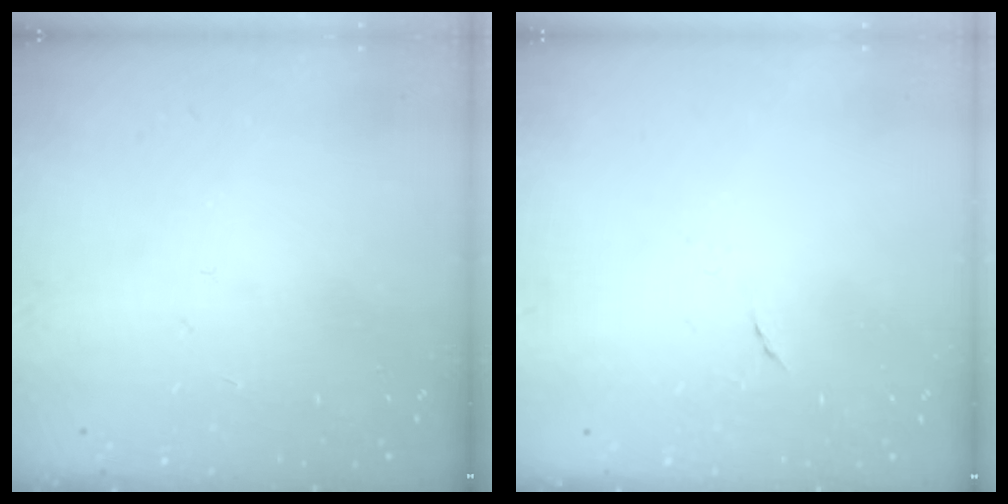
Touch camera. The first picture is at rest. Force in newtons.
{"total": 4.3, "press": 4.2, "slide": 1.2}